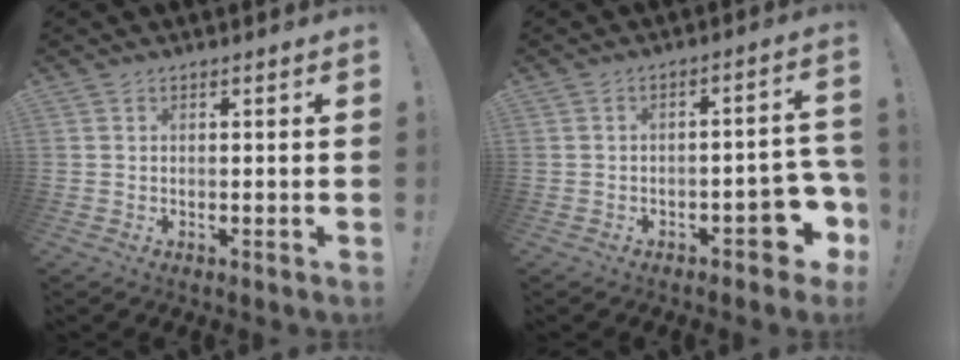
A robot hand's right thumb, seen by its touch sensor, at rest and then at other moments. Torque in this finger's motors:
{"motor_torque": [1.38, 1.21, 0.71, -1.03, 0.13]}